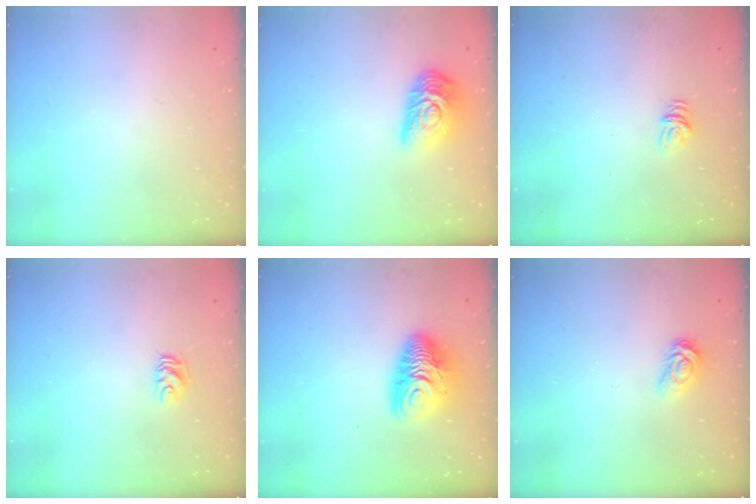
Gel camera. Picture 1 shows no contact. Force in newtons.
{"total": 13.2, "press": 13.2, "slide": 0.6}
{"total": 4.1, "press": 4.0, "slide": 0.3}
{"total": 5.3, "press": 5.3, "slide": 0.5}
{"total": 11.4, "press": 11.4, "slide": 1.2}
{"total": 5.0, "press": 5.0, "slide": 0.1}